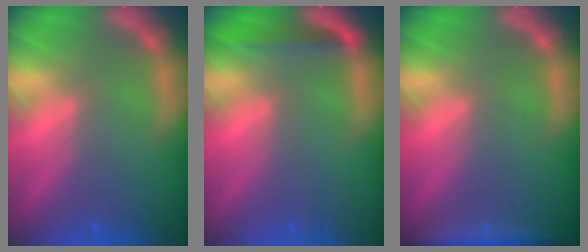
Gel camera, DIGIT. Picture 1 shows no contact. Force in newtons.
{"total": 2.5}
{"total": 3.5}